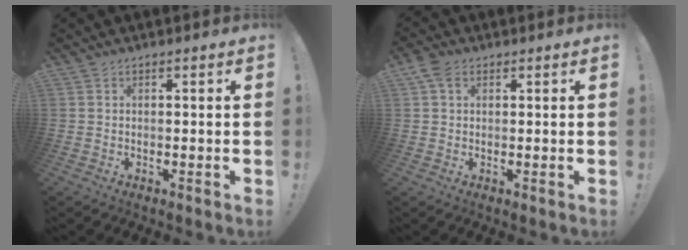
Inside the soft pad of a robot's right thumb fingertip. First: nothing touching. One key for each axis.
{"total": 4.1, "fx": 1.8, "fy": 2.7, "fz": 2.5, "tx": -0.047, "ty": 0.000, "tz": 0.035}